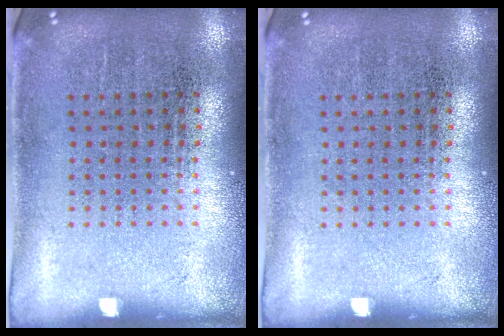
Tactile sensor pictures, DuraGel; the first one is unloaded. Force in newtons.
{"total": 0.0}